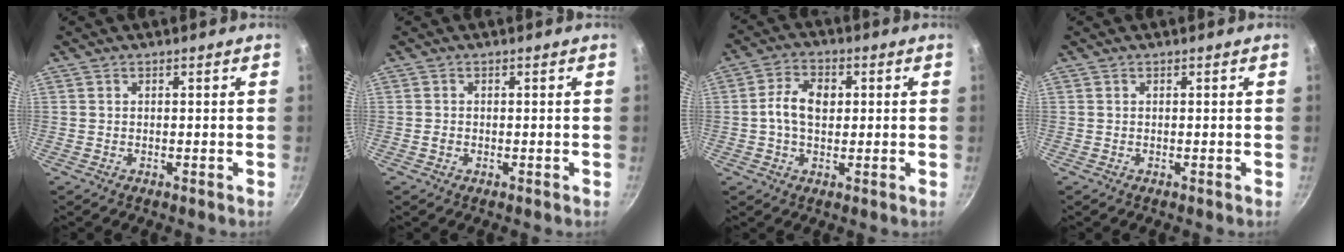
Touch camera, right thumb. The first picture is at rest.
{"total": 1.0, "force": [-0.2, 0.7, 0.5], "torque": [-0.009, 0.001, -0.004]}
{"total": 7.3, "force": [0.6, 4.8, 5.4], "torque": [-0.090, 0.014, 0.006]}
{"total": 0.0}